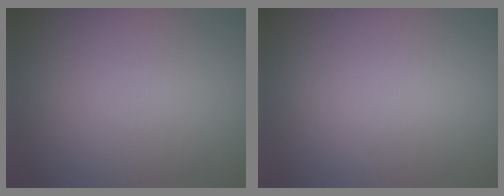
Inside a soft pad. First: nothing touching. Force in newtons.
{"total": 0.0}